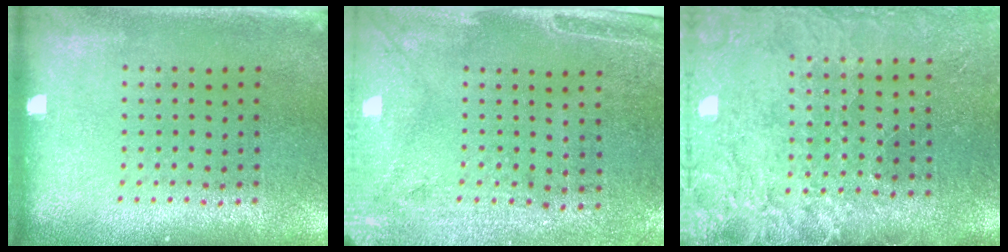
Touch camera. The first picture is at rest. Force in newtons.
{"total": 2.9, "press": 2.5, "slide": 1.6}
{"total": 3.9, "press": 3.4, "slide": 1.9}